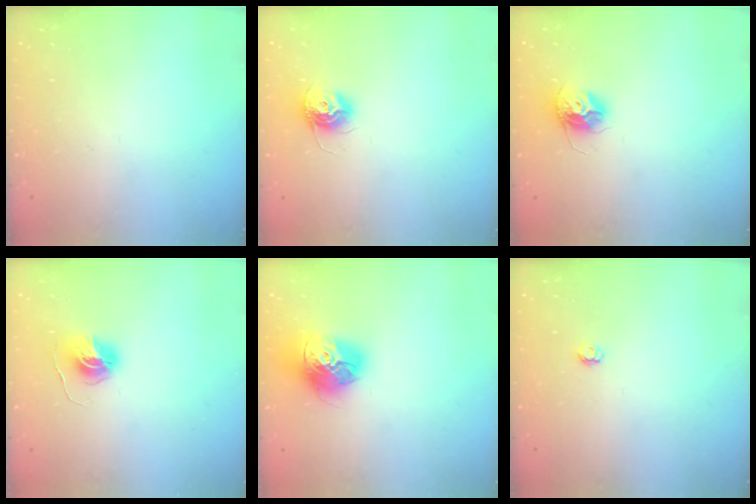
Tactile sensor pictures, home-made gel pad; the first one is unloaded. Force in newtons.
{"total": 10.8, "press": 10.7, "slide": 0.6}
{"total": 10.7, "press": 10.7, "slide": 0.7}
{"total": 6.0, "press": 6.0, "slide": 0.6}
{"total": 15.9, "press": 15.8, "slide": 1.7}
{"total": 2.9, "press": 2.9, "slide": 0.4}